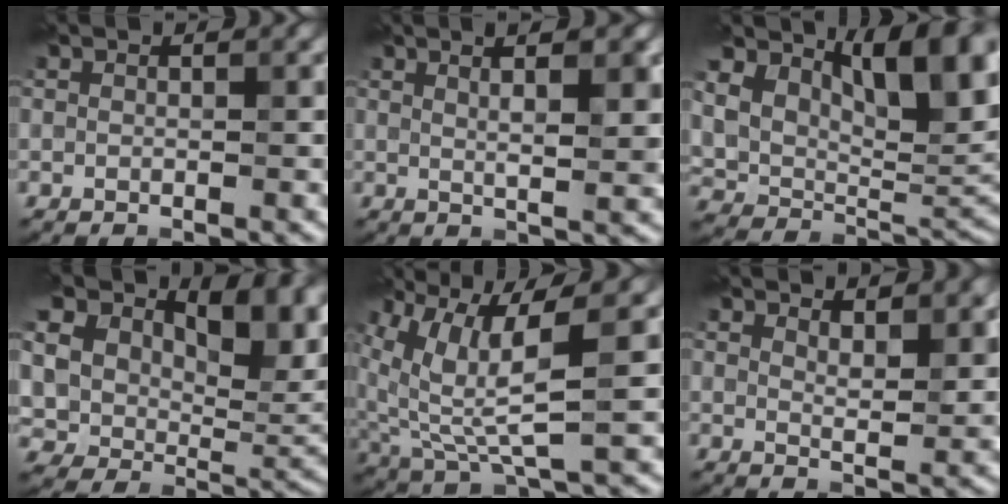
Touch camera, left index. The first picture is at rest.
{"total": 4.9, "force": [2.1, 1.3, 4.2], "torque": [-0.041, 0.014, 0.015]}
{"total": 11.0, "force": [4.6, 5.9, 8.0], "torque": [-0.132, -0.012, 0.087]}
{"total": 18.3, "force": [7.6, 11.2, 12.3], "torque": [-0.227, 0.049, 0.149]}
{"total": 7.4, "force": [2.8, 1.8, 6.5], "torque": [-0.156, -0.003, 0.064]}
{"total": 2.7, "force": [2.2, 0.6, 1.5], "torque": [-0.032, -0.002, 0.038]}